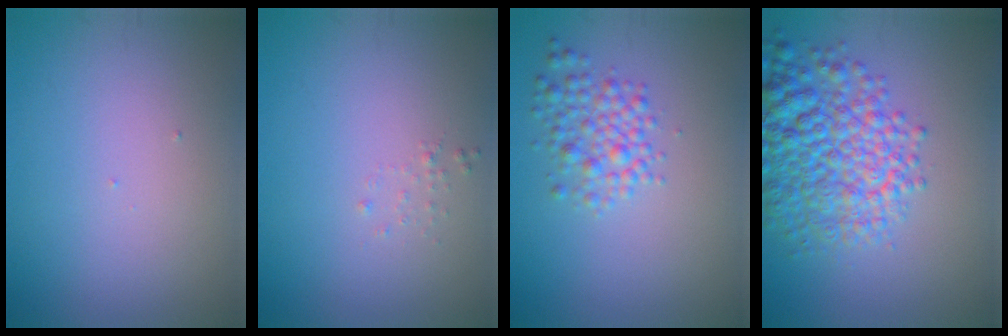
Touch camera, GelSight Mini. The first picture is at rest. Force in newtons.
{"total": 0.5, "press": 0.5, "slide": 0.1}
{"total": 3.0, "press": 3.0, "slide": 0.1}
{"total": 7.6, "press": 7.6, "slide": 0.3}